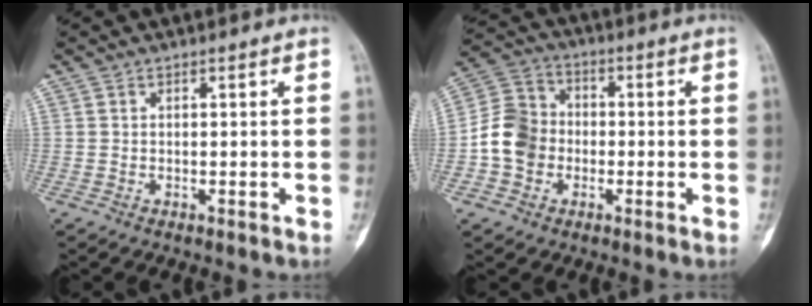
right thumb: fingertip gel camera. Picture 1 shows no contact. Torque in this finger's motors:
{"motor_torque": [0.64, 0.51, 0.56, -0.40, 0.06]}